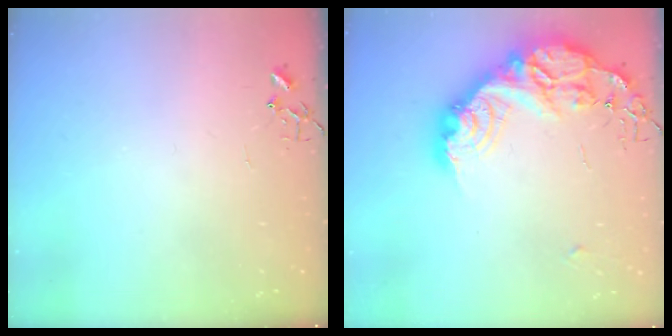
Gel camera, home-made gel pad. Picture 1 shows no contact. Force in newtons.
{"total": 24.7, "press": 24.6, "slide": 2.0}